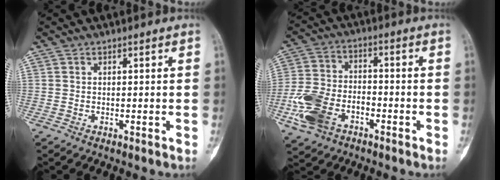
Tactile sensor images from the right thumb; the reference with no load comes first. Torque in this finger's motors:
{"motor_torque": [0.22, 0.06, 0.58, 0.08, 0.10]}